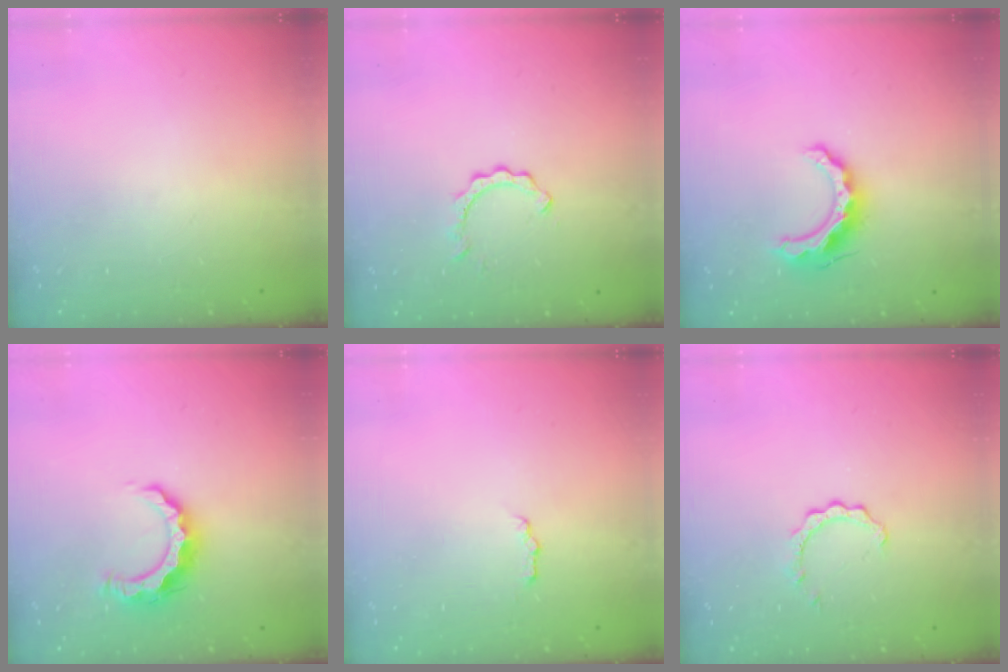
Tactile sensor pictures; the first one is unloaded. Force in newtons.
{"total": 2.3, "press": 2.3, "slide": 0.3}
{"total": 11.2, "press": 11.2, "slide": 0.9}
{"total": 8.1, "press": 8.1, "slide": 0.5}
{"total": 3.5, "press": 3.4, "slide": 0.5}
{"total": 2.1, "press": 2.1, "slide": 0.2}